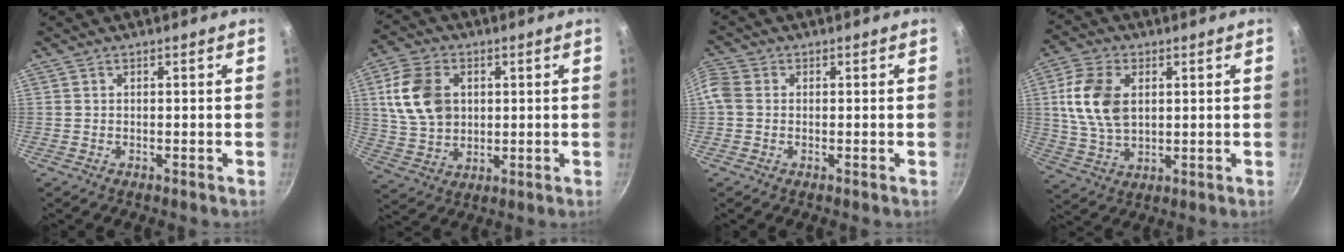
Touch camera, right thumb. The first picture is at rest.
{"total": 12.5, "force": [2.6, 9.2, 8.0], "torque": [-0.134, -0.003, 0.054]}
{"total": 3.6, "force": [-0.1, 3.0, 1.9], "torque": [-0.040, 0.008, -0.016]}
{"total": 12.0, "force": [2.4, 7.7, 8.8], "torque": [-0.159, -0.004, 0.046]}